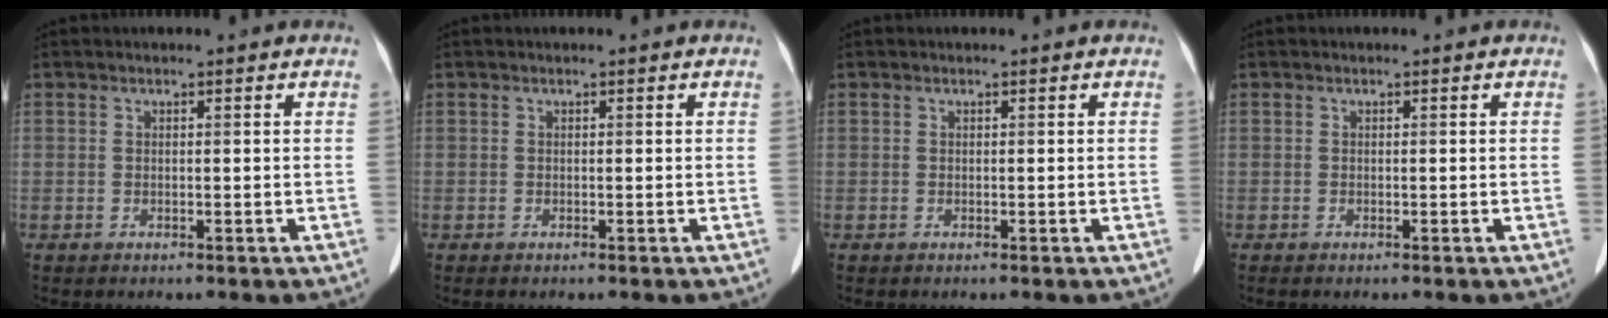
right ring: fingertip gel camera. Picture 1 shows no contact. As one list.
[{"total": 0.0}, {"total": 0.0}, {"total": 0.0}]